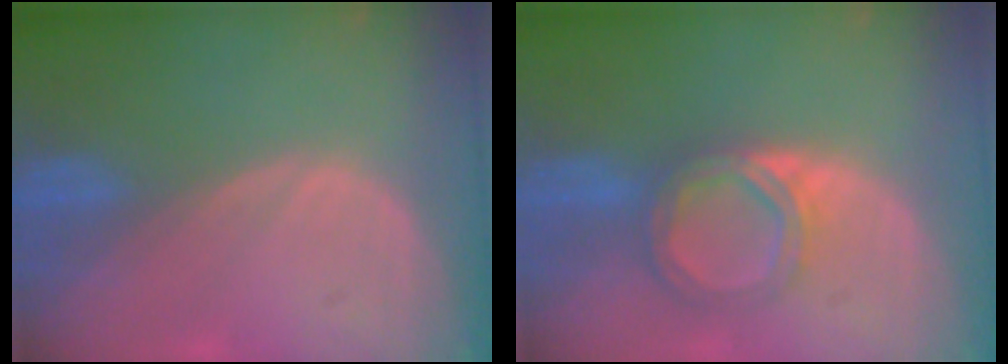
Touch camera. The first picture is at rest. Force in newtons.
{"total": 5.6, "press": 5.3, "slide": 1.9}